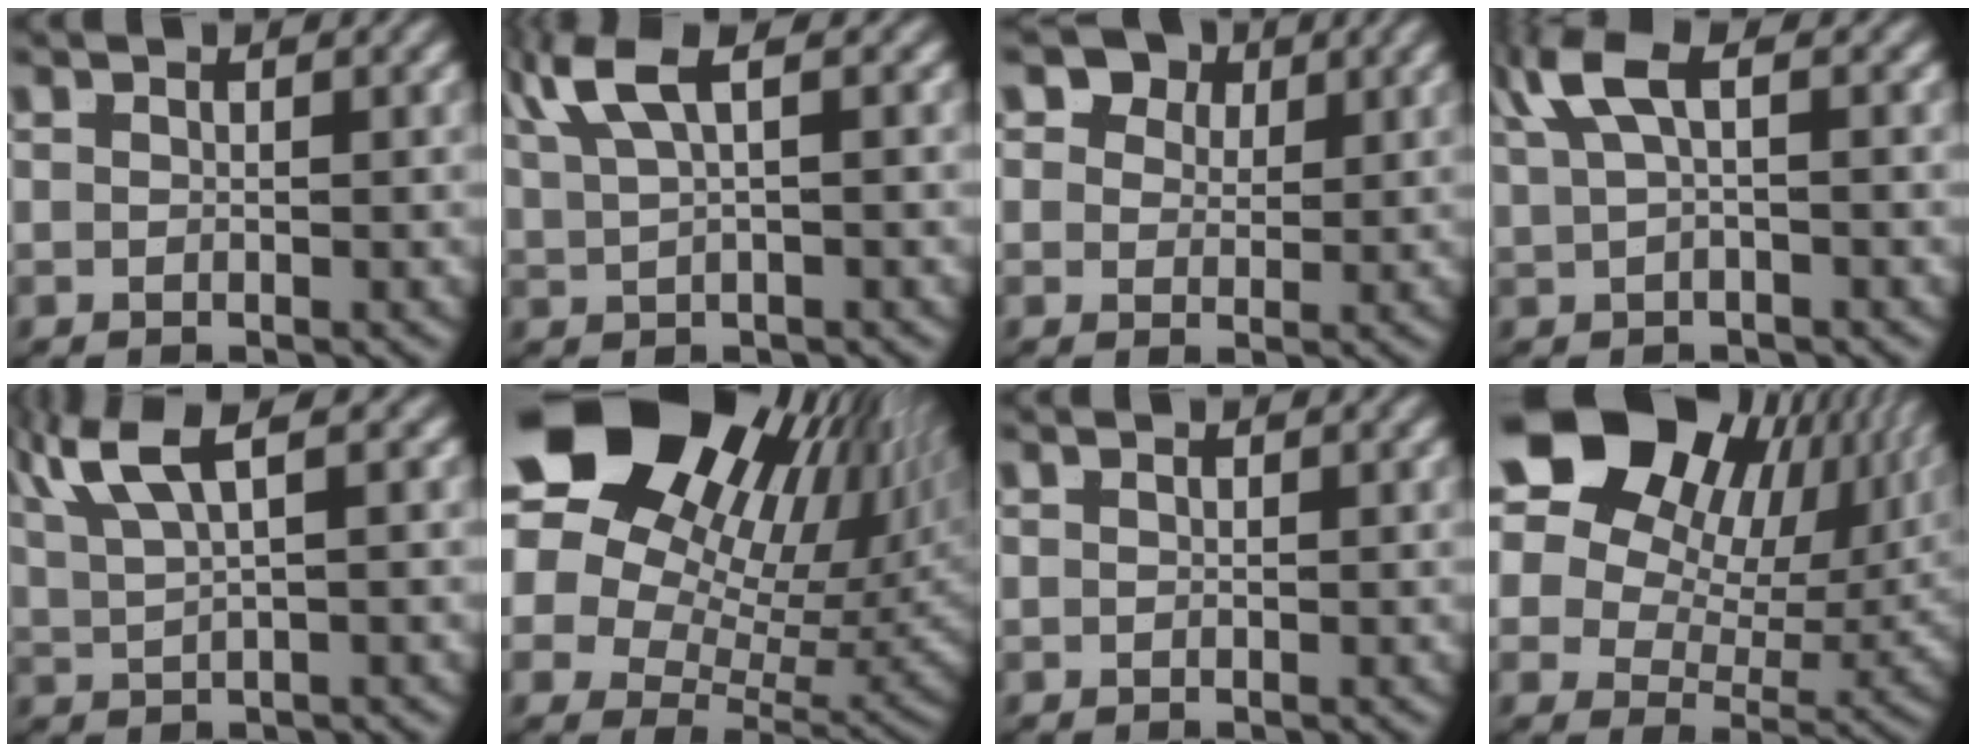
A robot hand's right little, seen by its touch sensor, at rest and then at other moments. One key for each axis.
{"total": 4.3, "fx": 2.4, "fy": 0.9, "fz": 3.5, "tx": -0.060, "ty": 0.010, "tz": 0.047}
{"total": 7.8, "fx": 3.1, "fy": 6.1, "fz": 3.8, "tx": -0.066, "ty": 0.000, "tz": 0.042}
{"total": 3.8, "fx": 1.7, "fy": 0.9, "fz": 3.3, "tx": -0.062, "ty": 0.009, "tz": 0.035}
{"total": 4.7, "fx": 2.8, "fy": 1.1, "fz": 3.6, "tx": -0.064, "ty": 0.008, "tz": 0.054}
{"total": 21.4, "fx": 5.7, "fy": 14.8, "fz": 14.4, "tx": -0.246, "ty": 0.007, "tz": 0.073}
{"total": 0.0}
{"total": 18.5, "fx": 5.0, "fy": 13.1, "fz": 12.1, "tx": -0.210, "ty": 0.015, "tz": 0.059}